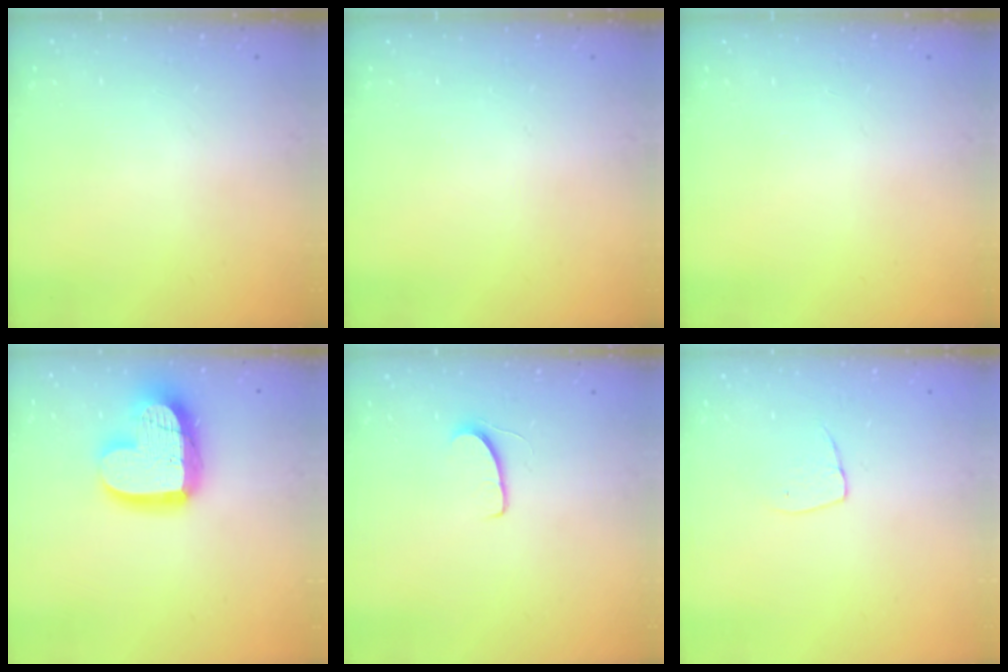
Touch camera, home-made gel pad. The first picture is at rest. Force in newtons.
{"total": 0.0}
{"total": 0.0}
{"total": 17.1, "press": 17.0, "slide": 1.6}
{"total": 5.1, "press": 5.0, "slide": 0.5}
{"total": 5.0, "press": 5.0, "slide": 0.3}